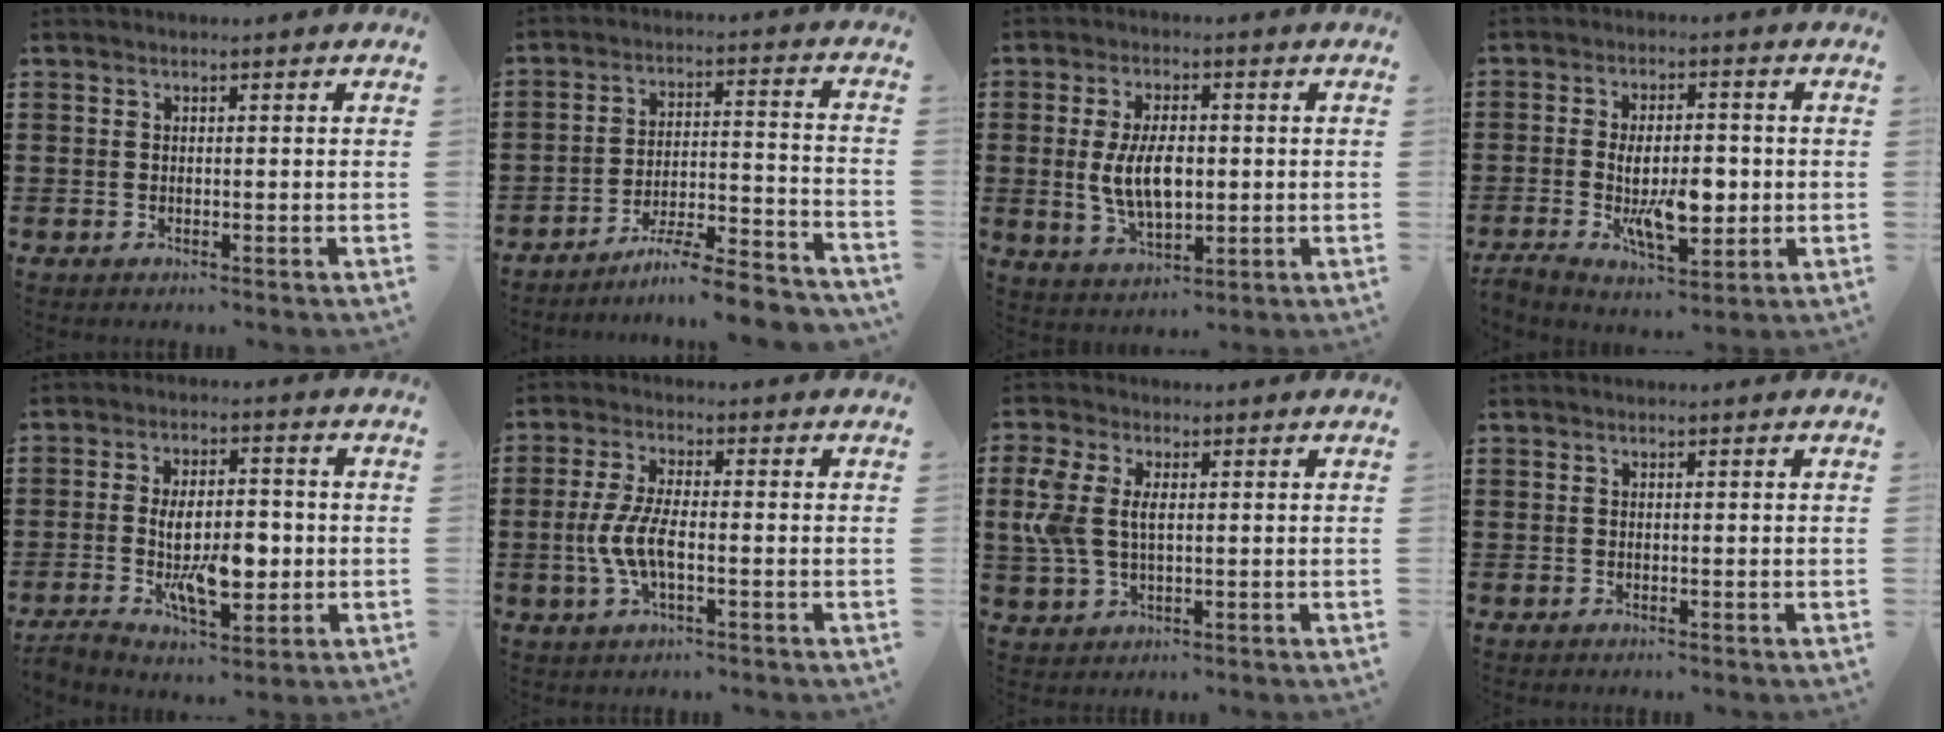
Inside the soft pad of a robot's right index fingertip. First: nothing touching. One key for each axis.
{"total": 7.0, "fx": -6.4, "fy": -0.4, "fz": 2.8, "tx": -0.046, "ty": -0.005, "tz": -0.126}
{"total": 7.6, "fx": 0.1, "fy": 3.9, "fz": 6.5, "tx": -0.136, "ty": -0.001, "tz": -0.005}
{"total": 8.6, "fx": -1.3, "fy": 4.0, "fz": 7.6, "tx": -0.134, "ty": -0.002, "tz": -0.026}
{"total": 9.5, "fx": -1.5, "fy": 4.5, "fz": 8.3, "tx": -0.144, "ty": 0.000, "tz": -0.029}
{"total": 6.2, "fx": -1.5, "fy": 2.1, "fz": 5.6, "tx": -0.132, "ty": -0.007, "tz": -0.035}
{"total": 6.0, "fx": 1.0, "fy": 3.3, "fz": 4.8, "tx": -0.128, "ty": -0.001, "tz": 0.008}
{"total": 0.0}